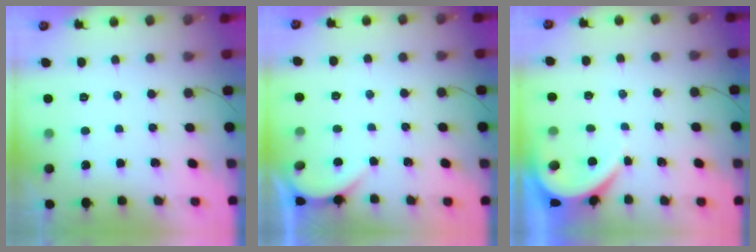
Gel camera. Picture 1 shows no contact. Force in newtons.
{"total": 0.7, "press": 0.7, "slide": 0.1}
{"total": 3.5, "press": 3.4, "slide": 0.5}